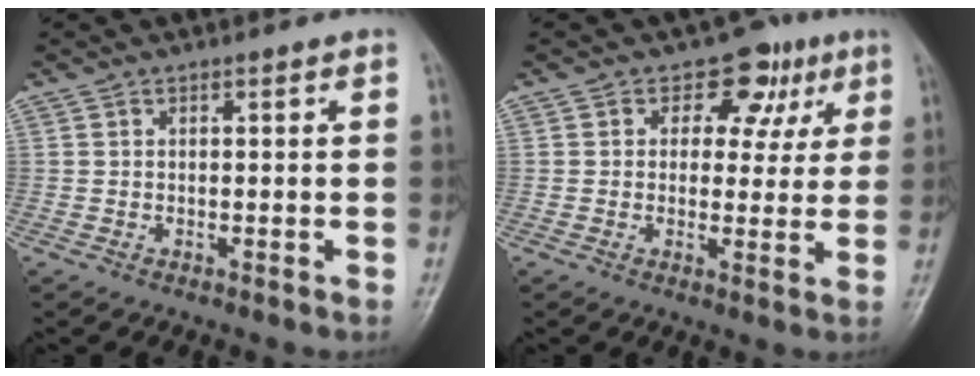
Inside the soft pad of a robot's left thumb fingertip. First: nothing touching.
{"total": 8.3, "force": [3.6, 6.2, 4.2], "torque": [-0.002, -0.003, 0.042]}